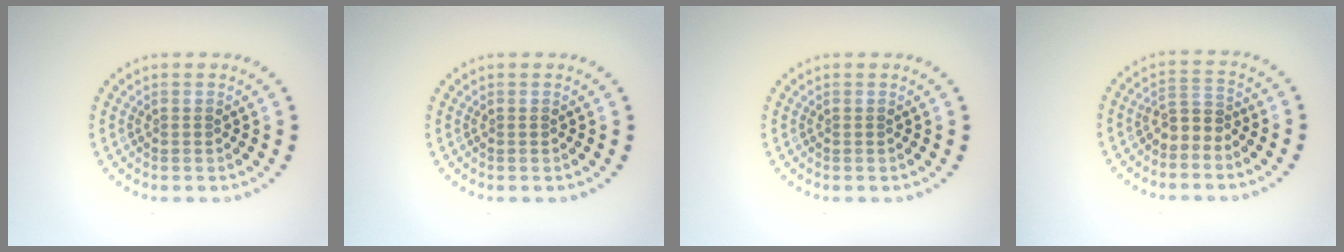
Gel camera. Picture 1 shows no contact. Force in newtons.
{"total": 0.0}
{"total": 0.0}
{"total": 2.0, "press": 1.8, "slide": 1.0}